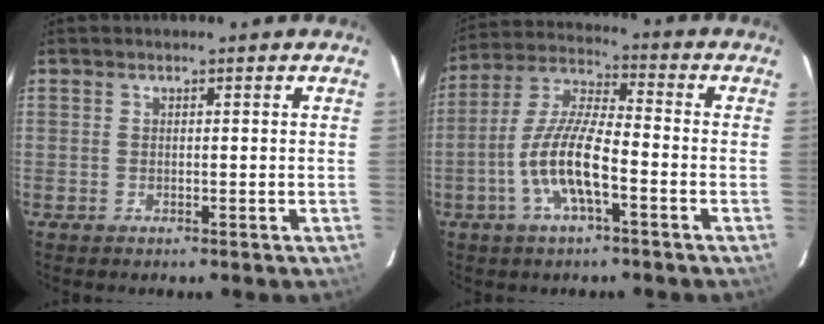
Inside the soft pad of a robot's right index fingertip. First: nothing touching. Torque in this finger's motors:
{"motor_torque": [0.54, -0.30, 0.69, 0.21]}